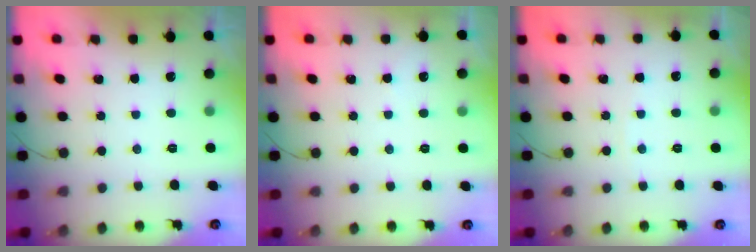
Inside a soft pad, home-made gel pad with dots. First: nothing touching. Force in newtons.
{"total": 1.2, "press": 1.2, "slide": 0.3}
{"total": 2.4, "press": 2.3, "slide": 0.3}